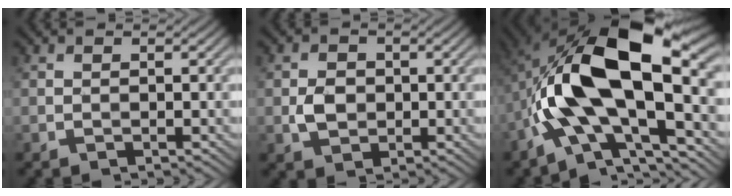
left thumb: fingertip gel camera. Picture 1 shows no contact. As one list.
[{"total": 3.1, "force": [-0.3, 2.6, 1.7], "torque": [-0.038, -0.004, -0.008]}, {"total": 17.9, "force": [-0.6, 8.1, 15.9], "torque": [-0.286, 0.027, -0.020]}]